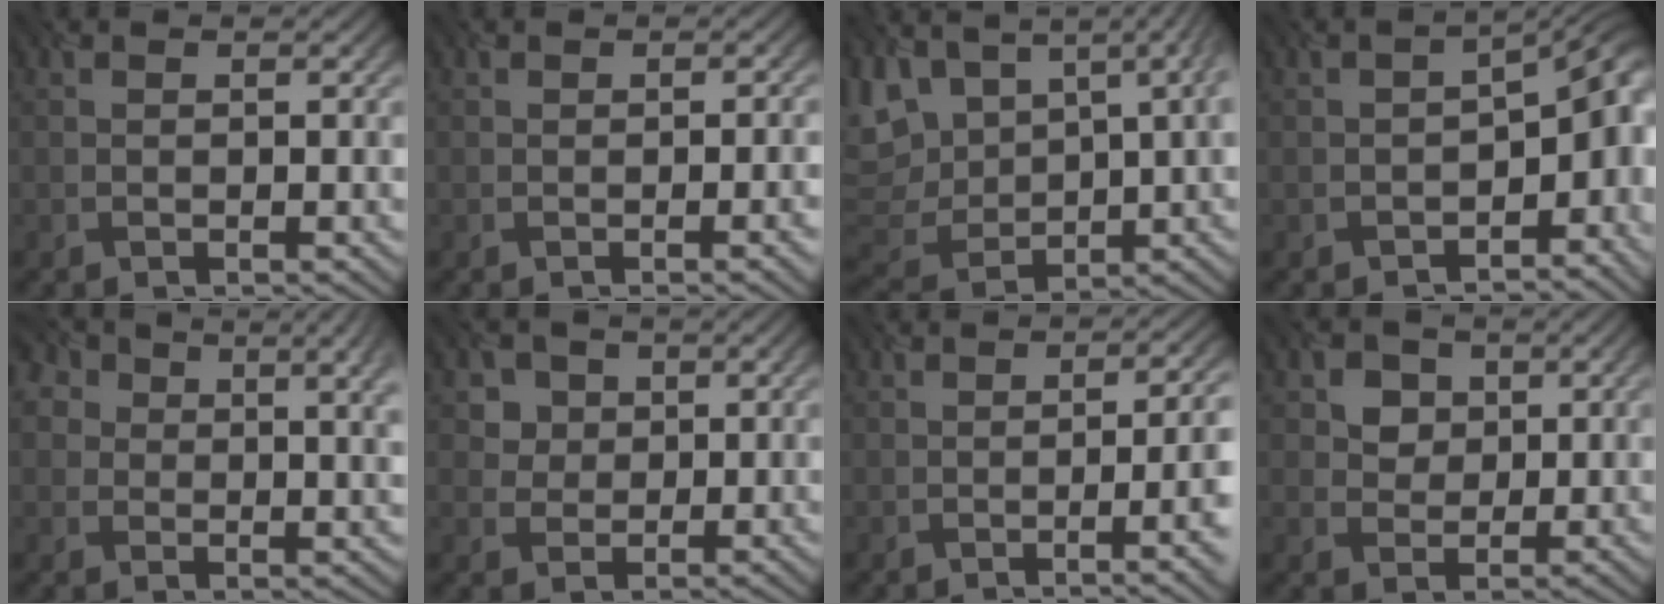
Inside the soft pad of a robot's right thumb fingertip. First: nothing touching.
{"total": 3.3, "force": [-1.0, 1.3, 2.9], "torque": [-0.022, 0.005, -0.006]}
{"total": 12.3, "force": [6.6, 6.6, 7.9], "torque": [-0.209, 0.018, 0.140]}
{"total": 8.0, "force": [-3.5, 4.6, 5.6], "torque": [-0.056, -0.025, -0.036]}
{"total": 8.7, "force": [4.2, 5.5, 5.3], "torque": [-0.095, 0.010, 0.071]}
{"total": 4.3, "force": [2.1, 3.8, 0.3], "torque": [-0.030, 0.001, 0.033]}
{"total": 8.8, "force": [-2.4, 3.0, 7.9], "torque": [-0.071, -0.001, -0.031]}
{"total": 3.7, "force": [1.8, 3.2, 0.4], "torque": [-0.026, -0.001, 0.029]}